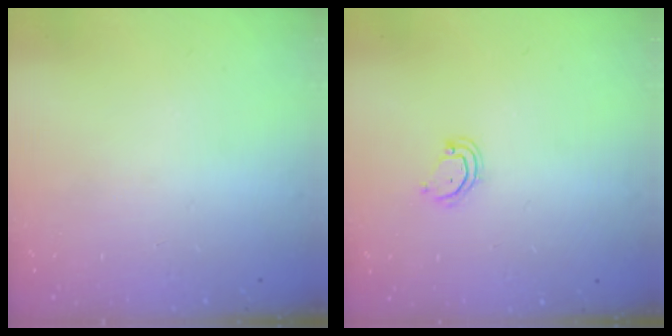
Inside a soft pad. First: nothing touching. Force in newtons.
{"total": 3.7, "press": 3.7, "slide": 0.3}